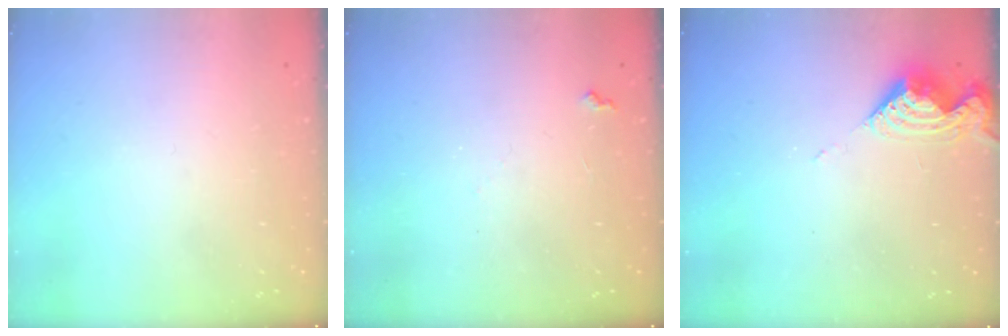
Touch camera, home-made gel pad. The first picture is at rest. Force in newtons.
{"total": 5.0, "press": 5.0, "slide": 0.7}
{"total": 8.0, "press": 8.0, "slide": 0.5}